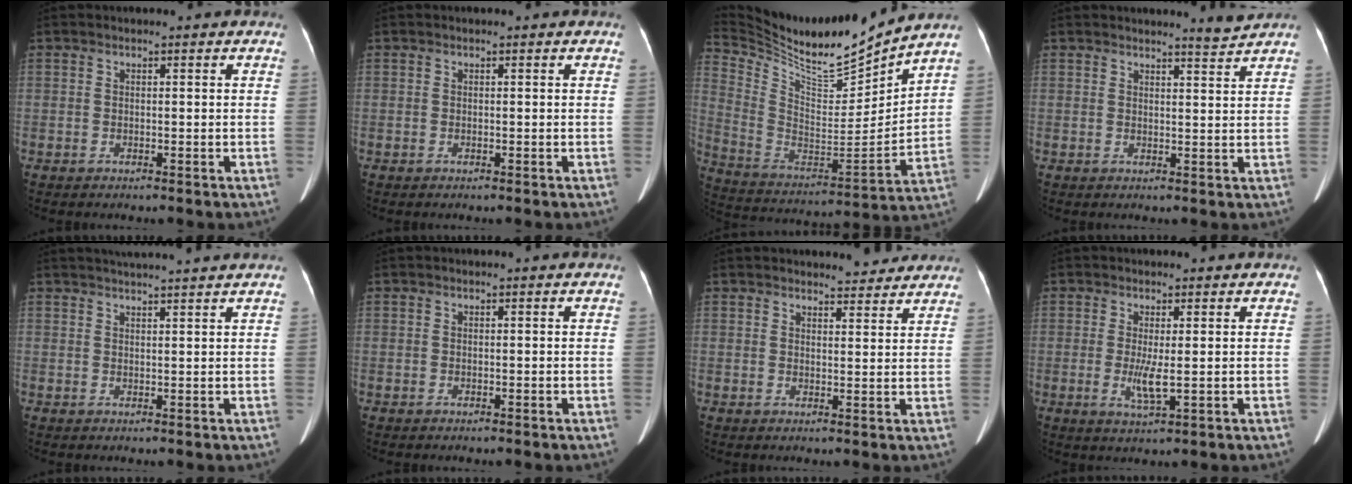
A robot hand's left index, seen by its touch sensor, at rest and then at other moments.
{"total": 0.0}
{"total": 21.3, "force": [19.4, 1.4, 8.6], "torque": [-0.176, -0.035, 0.337]}
{"total": 2.5, "force": [2.4, -0.8, -0.1], "torque": [-0.015, -0.020, 0.036]}
{"total": 8.0, "force": [7.3, -0.9, 3.2], "torque": [-0.047, 0.024, 0.094]}
{"total": 0.0}
{"total": 4.8, "force": [4.6, 1.0, 0.8], "torque": [-0.011, -0.001, 0.050]}
{"total": 3.3, "force": [0.0, 0.4, 3.3], "torque": [-0.066, -0.009, 0.006]}